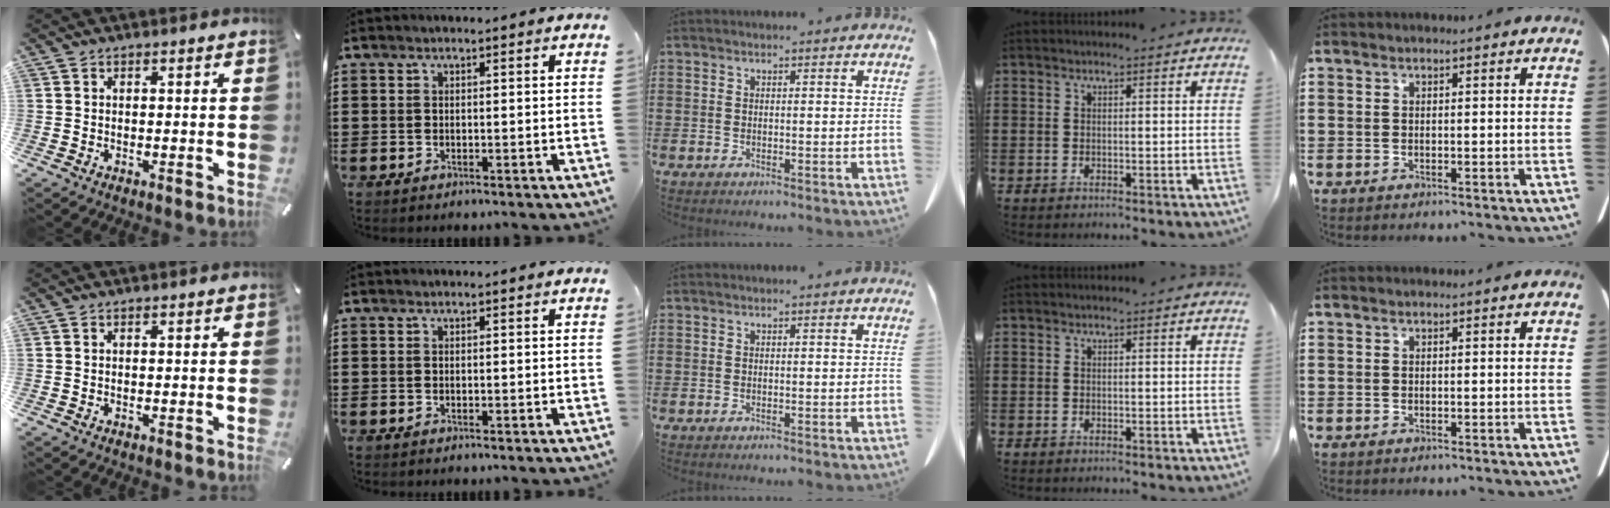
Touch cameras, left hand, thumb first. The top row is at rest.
{}